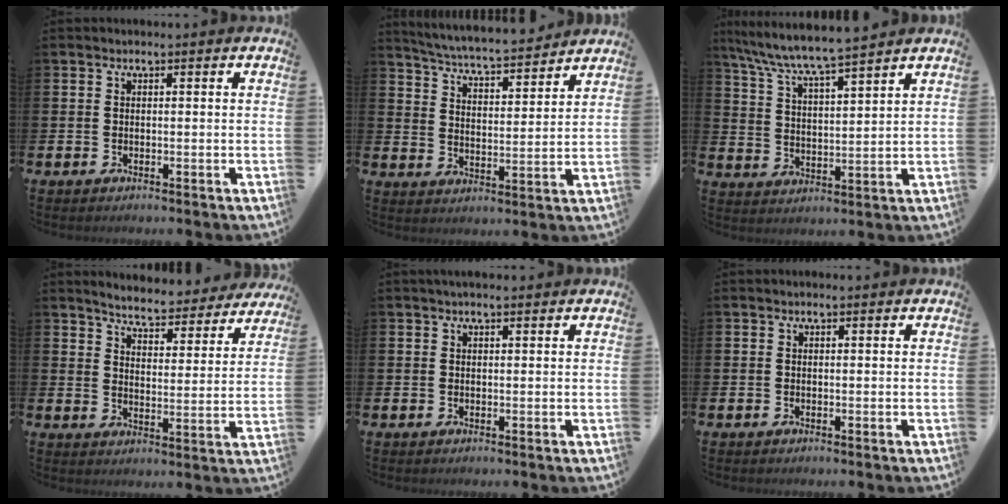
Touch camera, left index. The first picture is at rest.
{"total": 5.9, "force": [5.7, 0.3, 1.4], "torque": [-0.055, -0.045, 0.097]}
{"total": 7.1, "force": [6.7, 0.1, 2.3], "torque": [-0.076, -0.041, 0.117]}
{"total": 5.2, "force": [5.1, 0.4, 1.0], "torque": [-0.040, -0.039, 0.083]}
{"total": 1.4, "force": [1.1, 0.3, 0.7], "torque": [-0.004, 0.000, 0.018]}
{"total": 0.0}